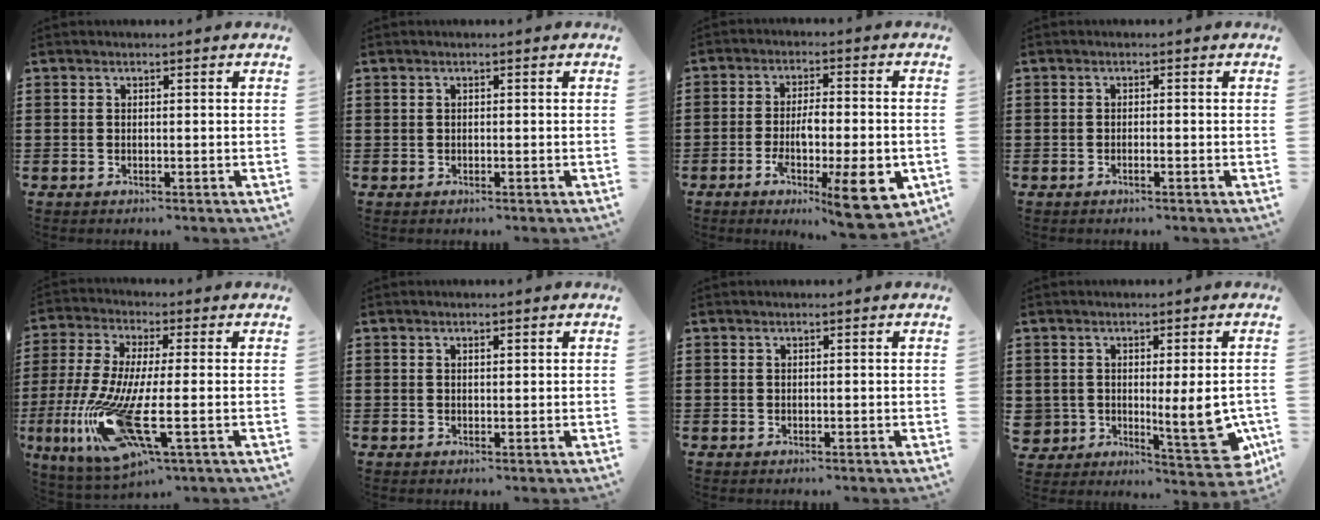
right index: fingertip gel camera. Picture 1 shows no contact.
{"total": 0.0}
{"total": 10.4, "force": [-4.0, 2.5, 9.3], "torque": [-0.156, -0.005, -0.072]}
{"total": 0.8, "force": [-0.5, 0.0, 0.6], "torque": [-0.010, -0.004, -0.009]}
{"total": 13.8, "force": [-4.6, 2.7, 12.7], "torque": [-0.276, -0.031, -0.084]}
{"total": 0.6, "force": [0.3, 0.2, 0.4], "torque": [-0.009, 0.003, 0.006]}
{"total": 0.0}
{"total": 7.2, "force": [-0.7, 3.6, 6.2], "torque": [-0.094, -0.008, -0.008]}